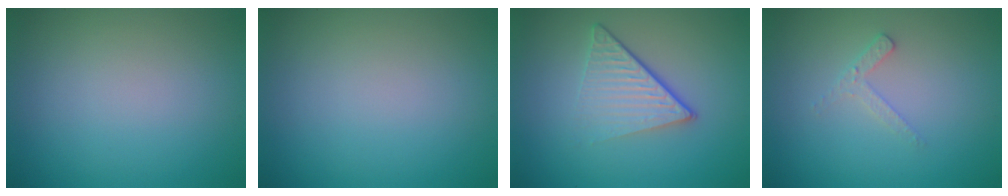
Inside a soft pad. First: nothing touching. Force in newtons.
{"total": 0.0}
{"total": 5.0, "press": 3.0, "slide": 4.0}
{"total": 1.6, "press": 1.5, "slide": 0.4}